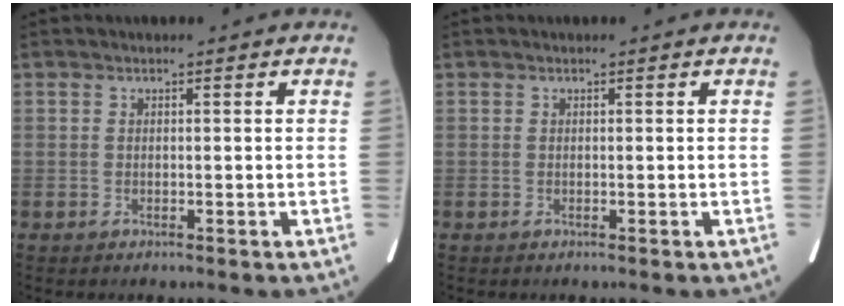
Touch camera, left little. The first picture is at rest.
{"total": 0.0}